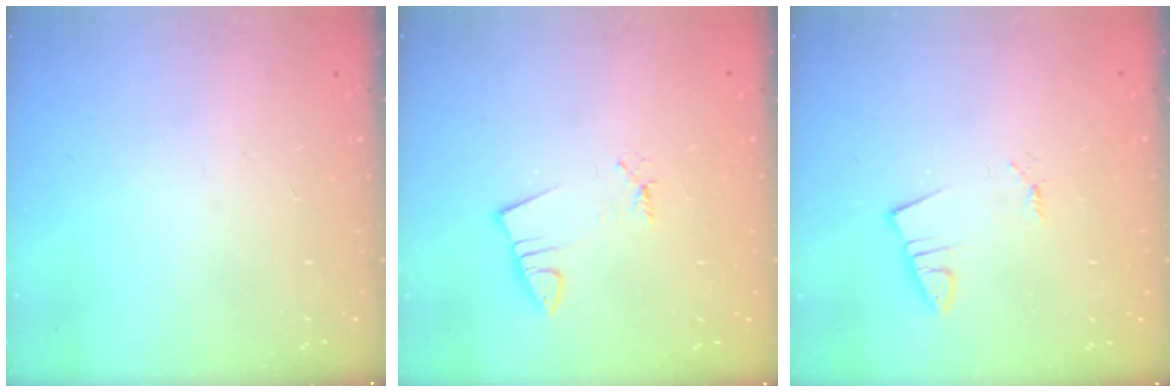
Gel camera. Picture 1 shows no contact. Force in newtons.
{"total": 1.0, "press": 1.0, "slide": 0.0}
{"total": 0.8, "press": 0.8, "slide": 0.1}